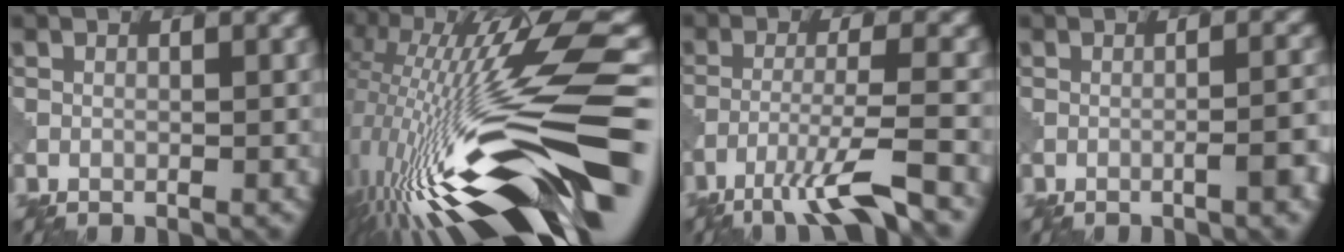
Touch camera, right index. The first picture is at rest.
{"total": 18.0, "force": [-4.9, 3.7, 16.9], "torque": [-0.292, 0.035, -0.091]}
{"total": 6.1, "force": [-4.0, 0.3, 4.6], "torque": [-0.082, 0.000, -0.081]}
{"total": 3.9, "force": [-1.2, 1.1, 3.5], "torque": [-0.036, 0.009, -0.020]}